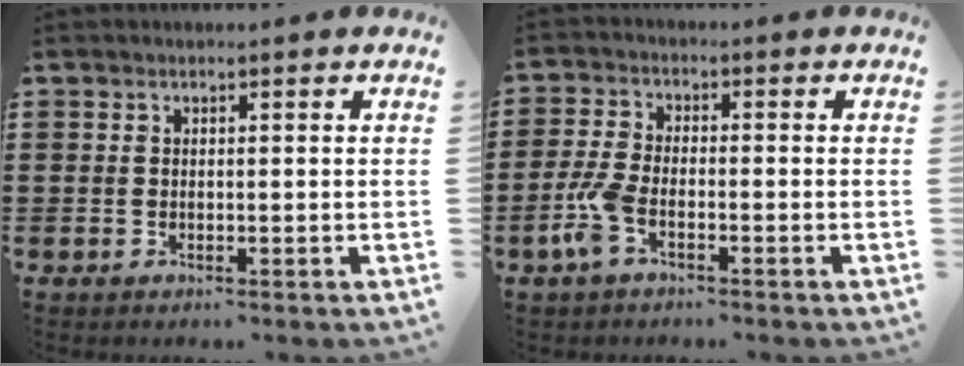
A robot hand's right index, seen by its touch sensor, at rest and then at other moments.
{"total": 5.1, "force": [-2.4, 1.8, 4.1], "torque": [-0.110, -0.010, -0.051]}